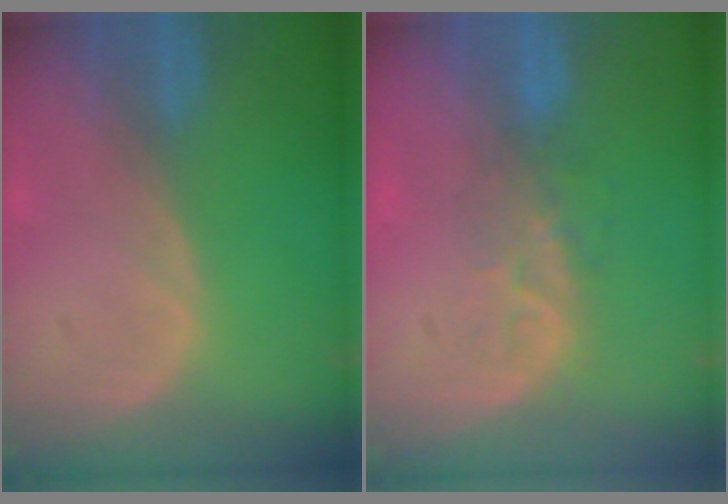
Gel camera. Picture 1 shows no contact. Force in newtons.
{"total": 3.7, "press": 3.6, "slide": 1.2}